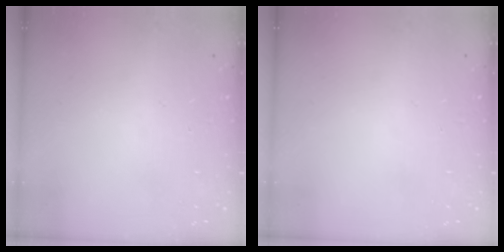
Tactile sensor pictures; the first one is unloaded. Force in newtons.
{"total": 0.0}